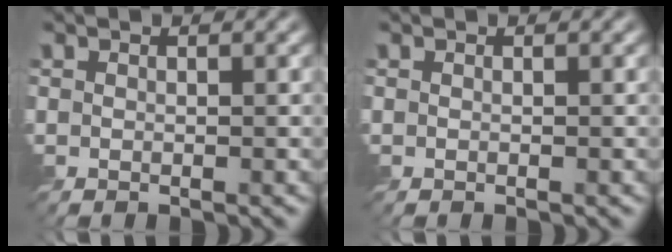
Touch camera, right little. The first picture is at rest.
{"total": 0.0}